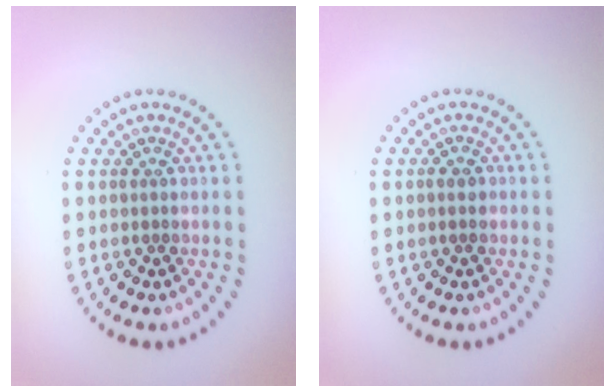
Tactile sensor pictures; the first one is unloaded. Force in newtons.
{"total": 1.1, "press": 1.1, "slide": 0.1}